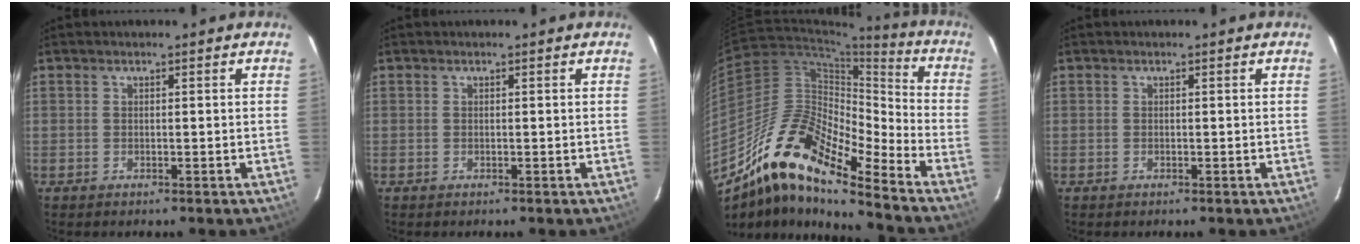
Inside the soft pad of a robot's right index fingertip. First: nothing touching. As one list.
[{"total": 0.0}, {"total": 17.0, "force": [-12.8, 3.5, 10.7], "torque": [-0.179, -0.002, -0.257]}, {"total": 0.0}]